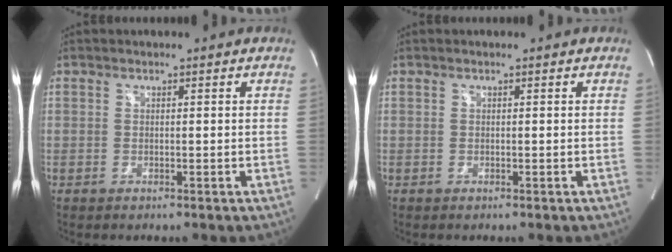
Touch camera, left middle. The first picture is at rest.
{"total": 0.0}